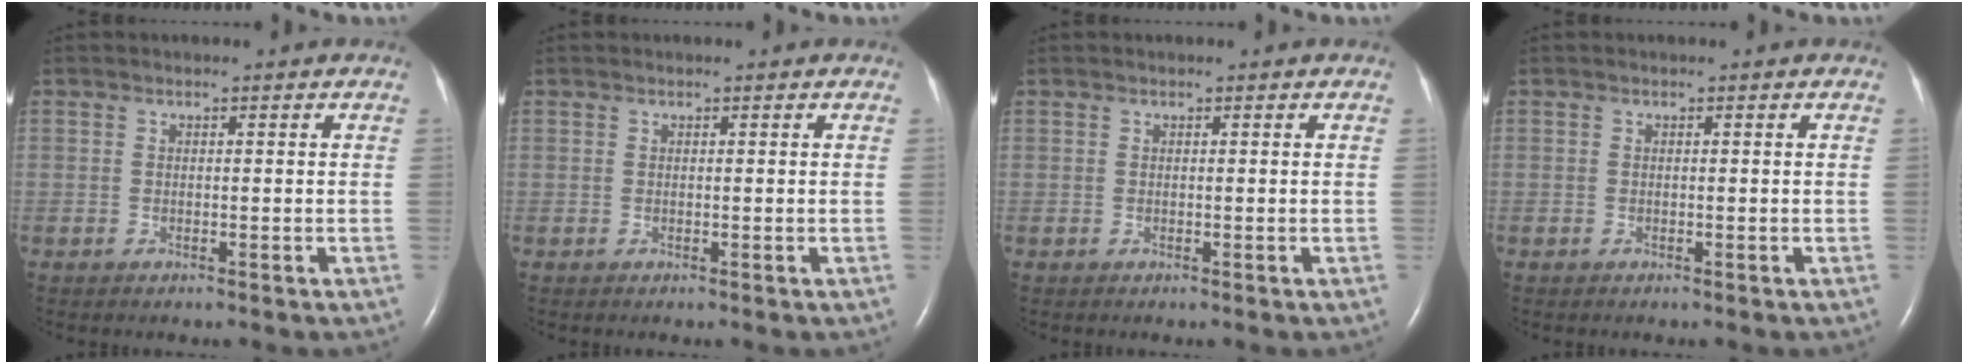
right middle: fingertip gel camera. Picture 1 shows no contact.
{"total": 0.0}
{"total": 0.0}
{"total": 0.0}